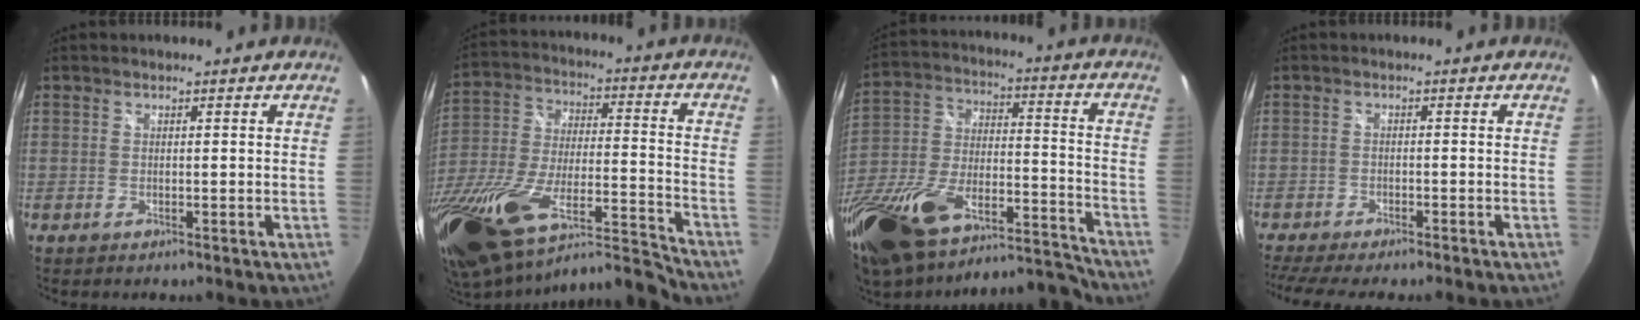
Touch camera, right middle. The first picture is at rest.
{"total": 24.6, "force": [-15.9, 7.3, 17.2], "torque": [-0.319, -0.047, -0.263]}
{"total": 28.6, "force": [-19.9, 11.5, 17.1], "torque": [-0.329, -0.011, -0.319]}
{"total": 7.3, "force": [-6.4, 0.5, 3.4], "torque": [-0.087, -0.027, -0.106]}